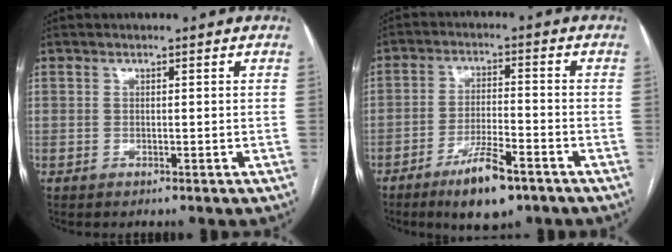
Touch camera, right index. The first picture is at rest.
{"total": 8.8, "force": [-5.7, 1.8, 6.5], "torque": [-0.119, -0.012, -0.093]}